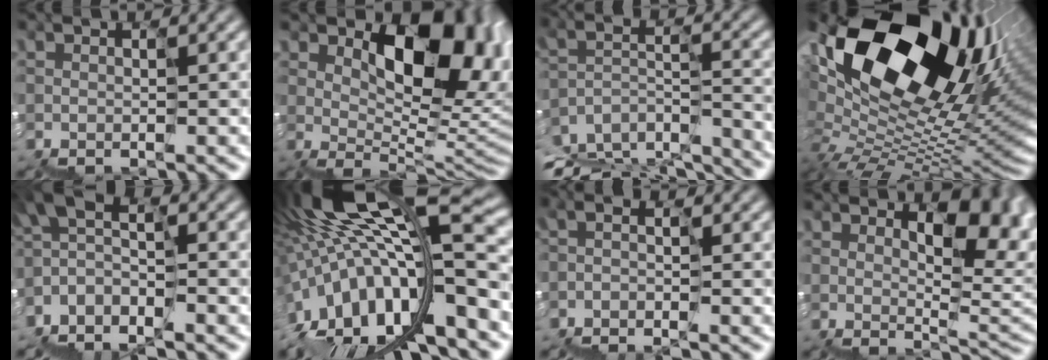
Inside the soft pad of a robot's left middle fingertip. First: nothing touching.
{"total": 9.2, "force": [2.9, 5.4, 6.8], "torque": [-0.090, -0.005, 0.061]}
{"total": 12.4, "force": [-11.9, 2.7, 2.1], "torque": [-0.040, 0.008, -0.165]}
{"total": 17.3, "force": [6.8, 9.9, 12.5], "torque": [-0.223, 0.023, 0.135]}
{"total": 5.1, "force": [-2.8, 2.9, 3.2], "torque": [-0.071, 0.016, -0.063]}
{"total": 15.6, "force": [-2.9, 5.4, 14.3], "torque": [-0.234, 0.009, -0.046]}
{"total": 1.6, "force": [-1.3, 0.1, 0.9], "torque": [-0.032, 0.002, -0.031]}
{"total": 9.4, "force": [2.2, 5.2, 7.6], "torque": [-0.093, -0.001, 0.051]}